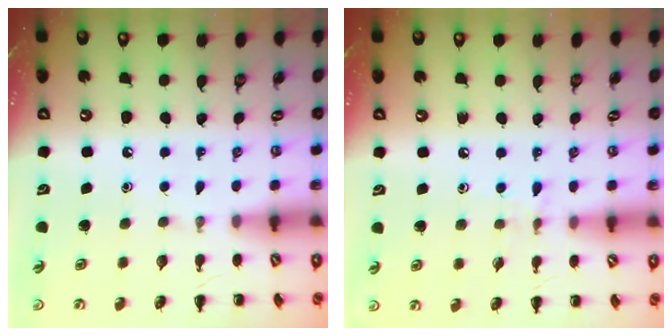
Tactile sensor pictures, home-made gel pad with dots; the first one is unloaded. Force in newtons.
{"total": 5.1, "press": 4.8, "slide": 1.5}